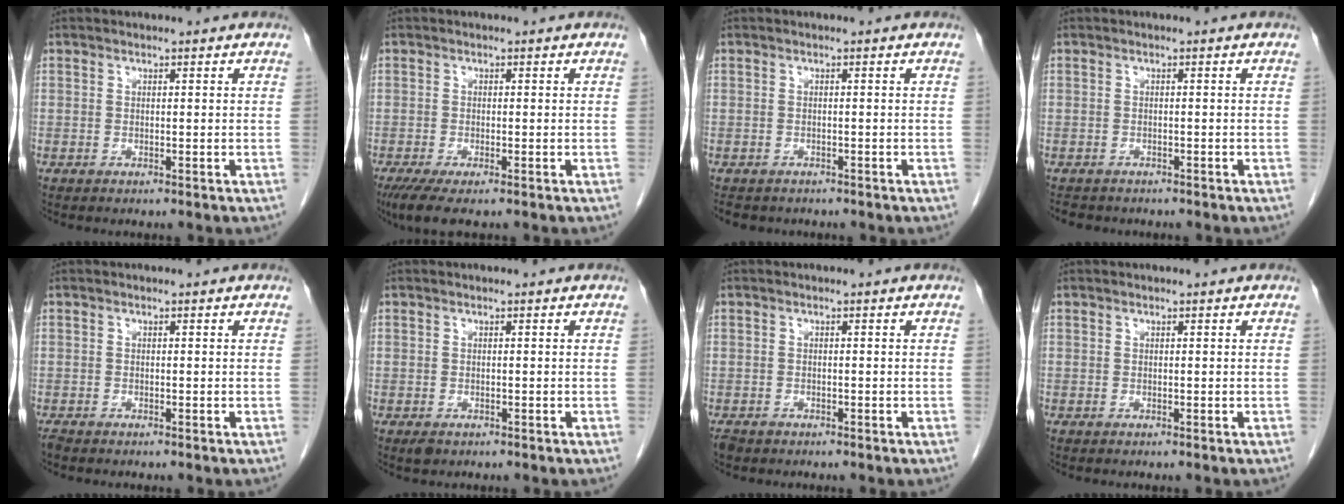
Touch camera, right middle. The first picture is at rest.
{"total": 3.9, "force": [-2.5, 0.8, 2.9], "torque": [-0.053, -0.013, -0.042]}
{"total": 4.1, "force": [-3.4, 2.0, 1.0], "torque": [-0.014, -0.002, -0.042]}
{"total": 3.3, "force": [-2.9, 1.5, 0.8], "torque": [-0.016, -0.004, -0.036]}
{"total": 0.8, "force": [-0.7, 0.2, 0.3], "torque": [-0.014, -0.004, -0.015]}
{"total": 1.2, "force": [-0.7, 0.7, 0.7], "torque": [-0.012, 0.000, -0.005]}
{"total": 2.0, "force": [-1.6, 1.1, 0.7], "torque": [-0.015, -0.002, -0.024]}
{"total": 0.0}